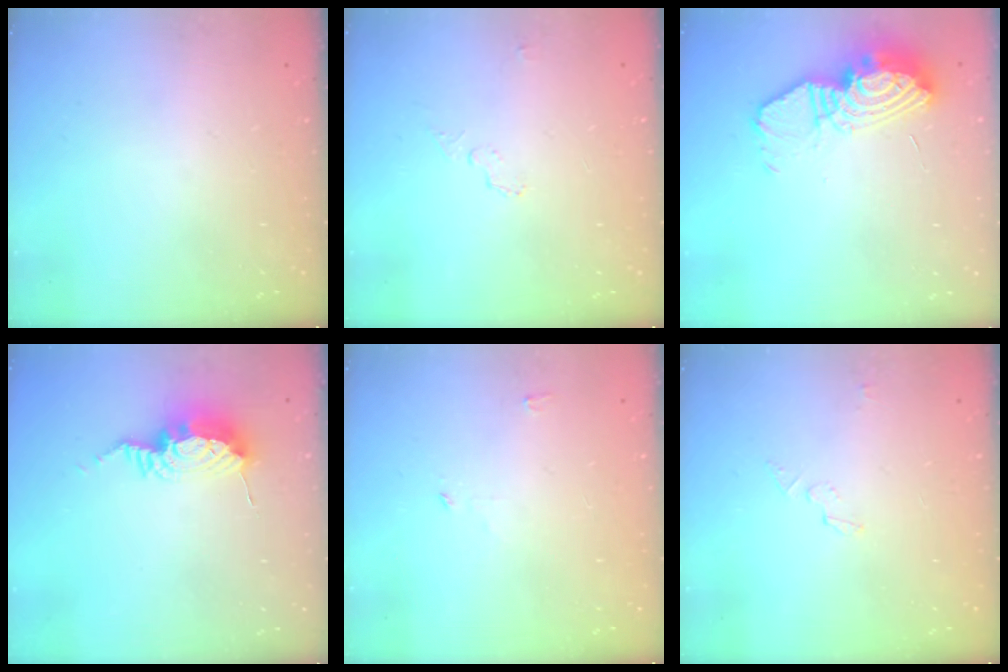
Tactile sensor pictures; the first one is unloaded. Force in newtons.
{"total": 4.1, "press": 3.7, "slide": 1.7}
{"total": 13.9, "press": 13.9, "slide": 1.0}
{"total": 9.8, "press": 9.7, "slide": 0.9}
{"total": 2.7, "press": 2.7, "slide": 0.3}
{"total": 2.9, "press": 2.9, "slide": 0.2}